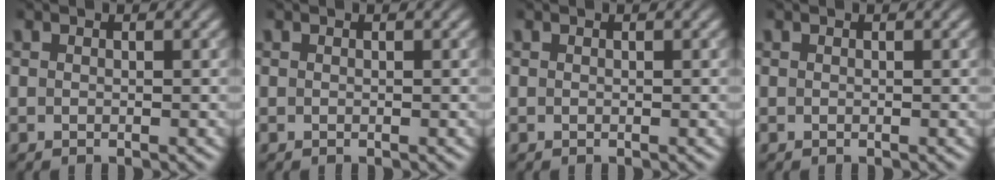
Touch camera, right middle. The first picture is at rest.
{"total": 0.0}
{"total": 0.0}
{"total": 0.0}